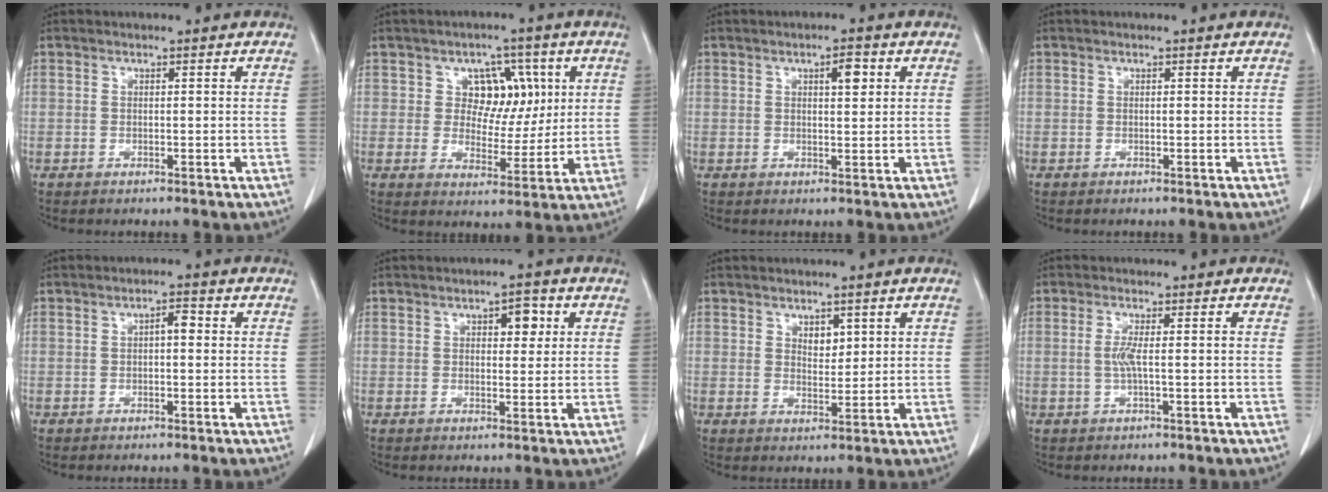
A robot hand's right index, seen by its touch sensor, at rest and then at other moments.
{"total": 7.2, "force": [2.1, 5.5, 4.1], "torque": [-0.045, 0.017, 0.038]}
{"total": 2.9, "force": [1.2, 0.9, 2.5], "torque": [-0.041, 0.000, 0.018]}
{"total": 0.0}
{"total": 2.1, "force": [0.2, 0.8, 2.0], "torque": [-0.029, 0.006, 0.001]}
{"total": 3.4, "force": [1.3, 1.7, 2.7], "torque": [-0.036, 0.007, 0.017]}
{"total": 2.5, "force": [1.2, 1.5, 1.6], "torque": [-0.021, -0.005, 0.024]}
{"total": 2.5, "force": [-0.3, 0.0, 2.5], "torque": [-0.052, 0.000, -0.005]}